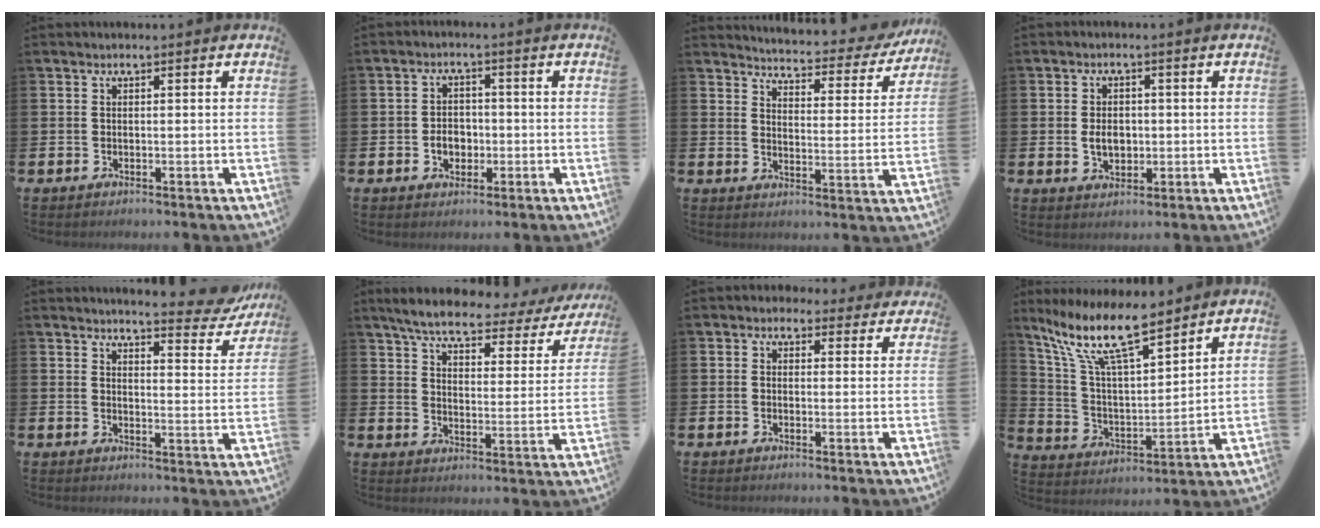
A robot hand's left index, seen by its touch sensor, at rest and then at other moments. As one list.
[{"total": 3.2, "force": [-0.8, 2.5, 1.8], "torque": [-0.020, -0.003, -0.023]}, {"total": 3.9, "force": [3.8, 0.7, 0.5], "torque": [-0.028, -0.040, 0.056]}, {"total": 3.4, "force": [-0.1, 2.4, 2.3], "torque": [-0.029, 0.002, -0.008]}, {"total": 4.5, "force": [4.4, 0.5, 1.0], "torque": [-0.016, -0.035, 0.069]}, {"total": 5.8, "force": [4.9, 1.3, 2.8], "torque": [-0.080, -0.027, 0.077]}, {"total": 2.6, "force": [2.2, 1.4, -0.1], "torque": [0.002, -0.008, 0.036]}, {"total": 12.5, "force": [9.8, 2.9, 7.3], "torque": [-0.167, -0.041, 0.171]}]